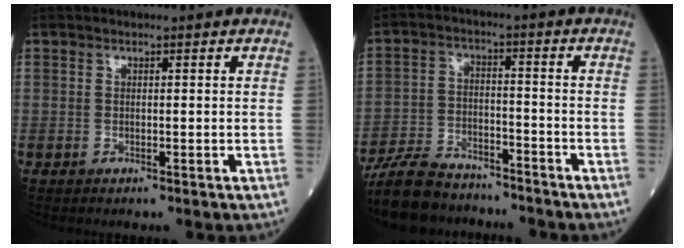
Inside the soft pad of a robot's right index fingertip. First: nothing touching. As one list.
[{"total": 12.6, "force": [-11.1, 4.3, 4.0], "torque": [-0.078, 0.005, -0.185]}]